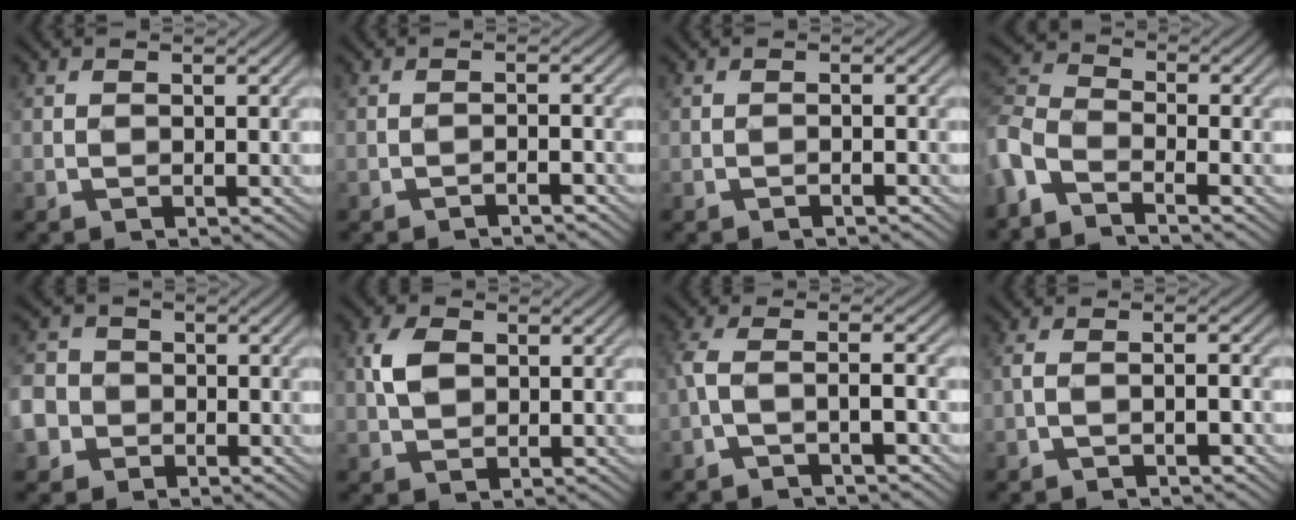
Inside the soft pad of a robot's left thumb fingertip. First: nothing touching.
{"total": 1.3, "force": [-1.2, 0.0, 0.4], "torque": [-0.004, 0.005, -0.024]}
{"total": 0.6, "force": [-0.6, -0.1, 0.1], "torque": [0.000, 0.003, -0.012]}
{"total": 6.2, "force": [-4.6, 2.4, 3.3], "torque": [-0.086, -0.003, -0.110]}
{"total": 6.1, "force": [-2.5, 5.2, 1.6], "torque": [-0.051, -0.014, -0.072]}
{"total": 3.7, "force": [0.7, 2.6, 2.5], "torque": [-0.061, 0.006, 0.011]}
{"total": 3.7, "force": [-2.1, 0.9, 3.0], "torque": [-0.065, 0.005, -0.053]}
{"total": 2.0, "force": [-1.3, 0.4, 1.5], "torque": [-0.031, 0.007, -0.030]}